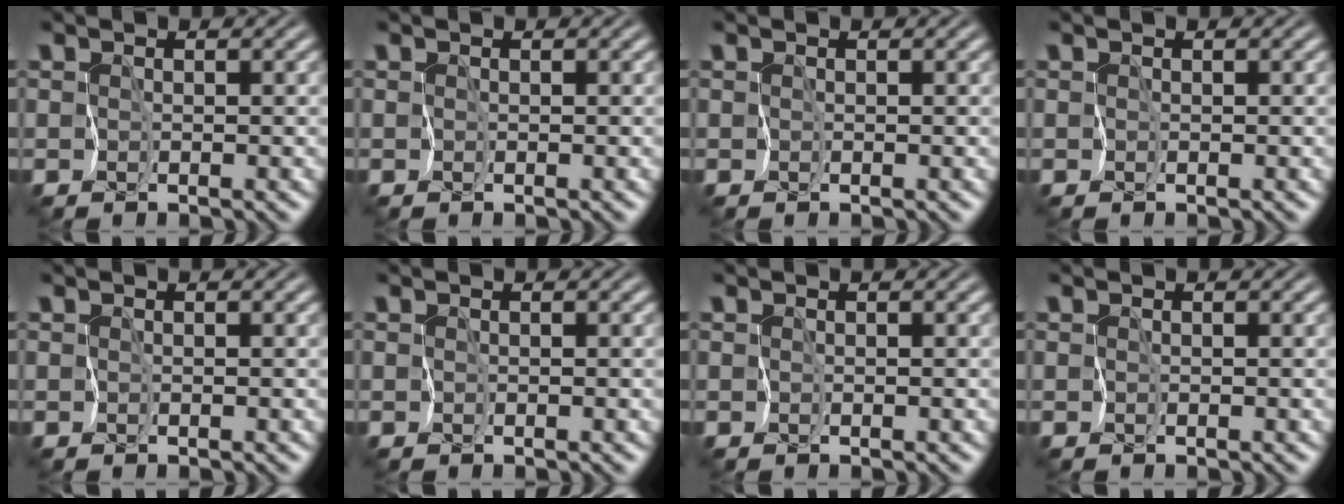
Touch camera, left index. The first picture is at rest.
{"total": 0.0}
{"total": 0.0}
{"total": 0.0}
{"total": 0.0}
{"total": 0.0}
{"total": 0.0}
{"total": 0.0}